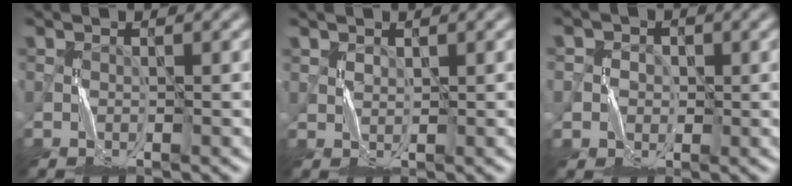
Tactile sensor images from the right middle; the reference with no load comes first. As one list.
[{"total": 0.9, "force": [0.8, 0.4, 0.1], "torque": [-0.006, 0.002, 0.019]}, {"total": 3.0, "force": [0.6, 2.9, 0.2], "torque": [-0.006, 0.002, 0.008]}]